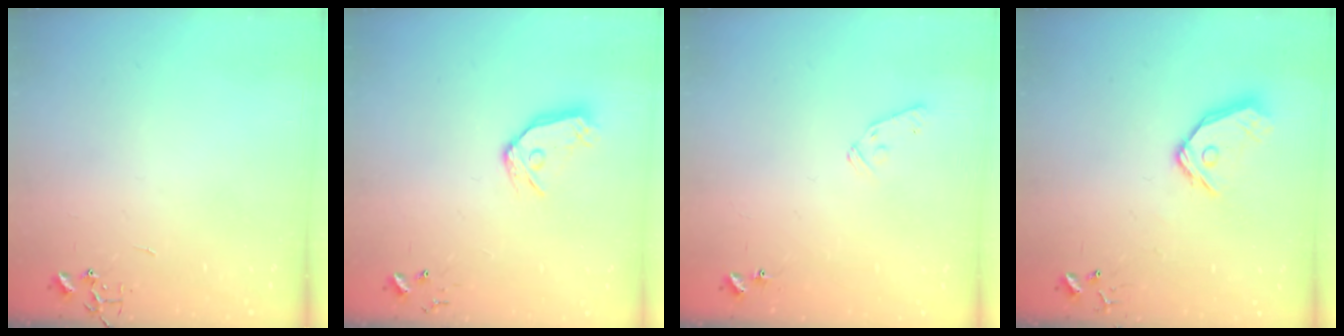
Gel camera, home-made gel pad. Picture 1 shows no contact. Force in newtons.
{"total": 11.3, "press": 11.2, "slide": 1.4}
{"total": 8.0, "press": 7.9, "slide": 0.7}
{"total": 12.7, "press": 12.5, "slide": 2.0}